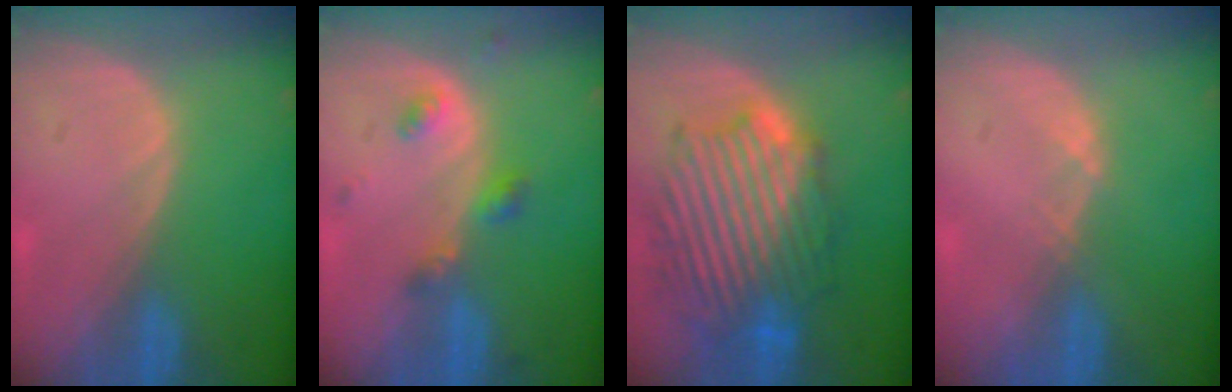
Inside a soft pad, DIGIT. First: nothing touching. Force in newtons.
{"total": 3.8, "press": 3.7, "slide": 0.5}
{"total": 13.1, "press": 13.0, "slide": 1.1}
{"total": 1.0, "press": 0.8, "slide": 0.5}